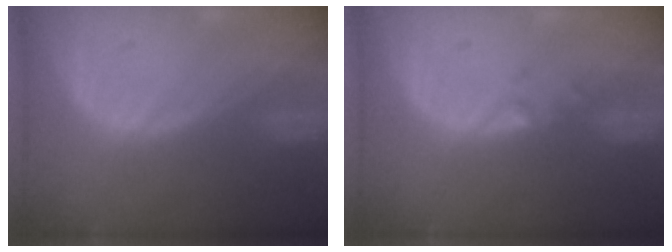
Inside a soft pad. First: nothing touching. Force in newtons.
{"total": 1.0, "press": 0.9, "slide": 0.5}